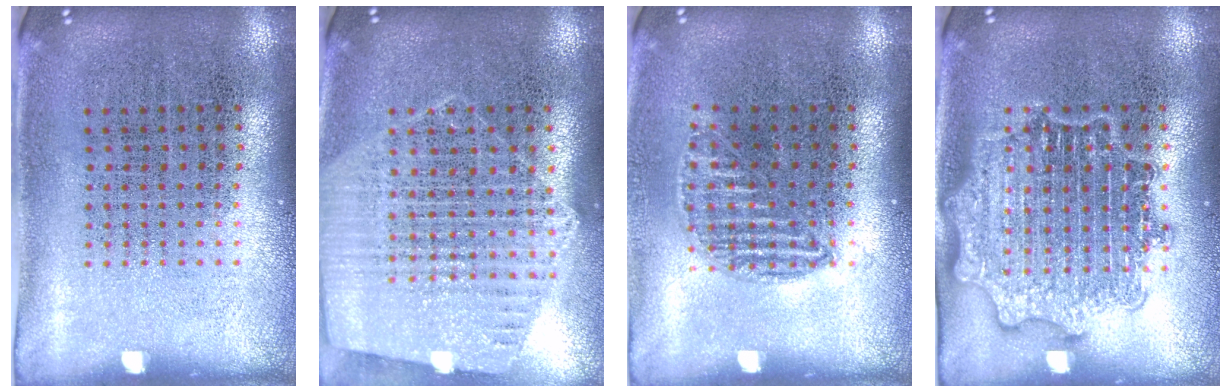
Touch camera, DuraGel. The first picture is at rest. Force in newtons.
{"total": 1.2, "press": 1.2, "slide": 0.1}
{"total": 1.1, "press": 1.0, "slide": 0.4}
{"total": 2.8, "press": 2.8, "slide": 0.4}